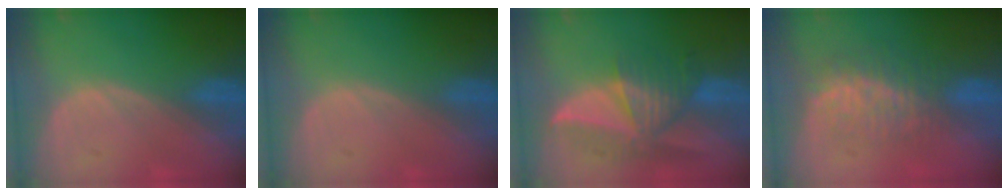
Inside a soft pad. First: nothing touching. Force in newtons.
{"total": 0.0}
{"total": 8.2, "press": 7.8, "slide": 2.5}
{"total": 8.1, "press": 7.4, "slide": 3.2}